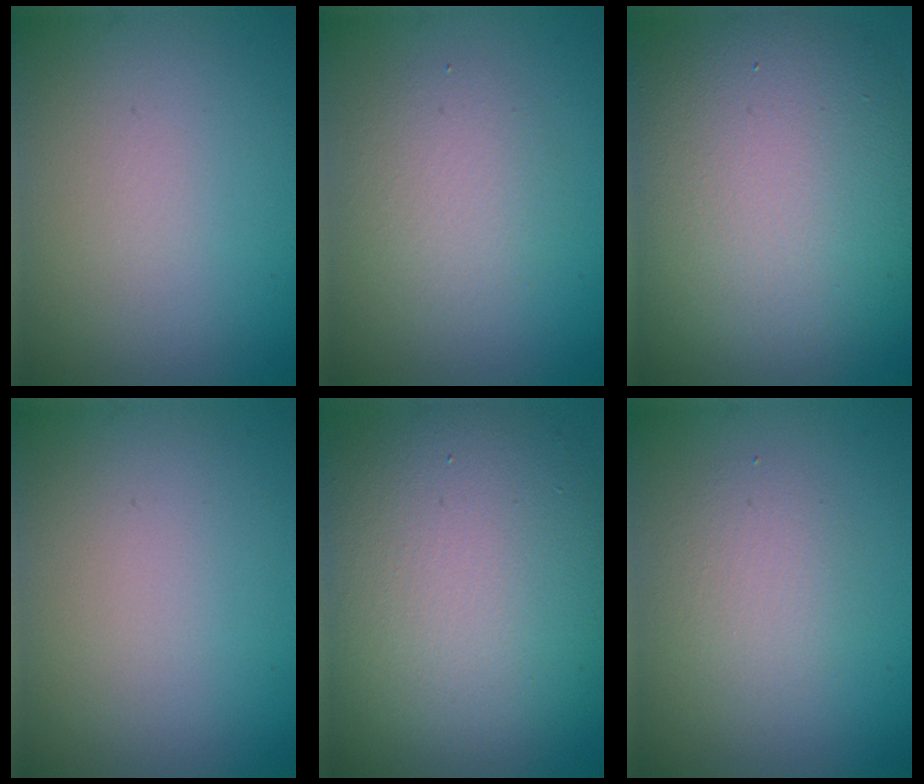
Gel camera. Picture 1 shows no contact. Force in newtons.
{"total": 2.9, "press": 2.9, "slide": 0.4}
{"total": 13.8, "press": 13.8, "slide": 0.6}
{"total": 0.0}
{"total": 13.9, "press": 13.9, "slide": 1.1}
{"total": 2.4, "press": 2.4, "slide": 0.0}